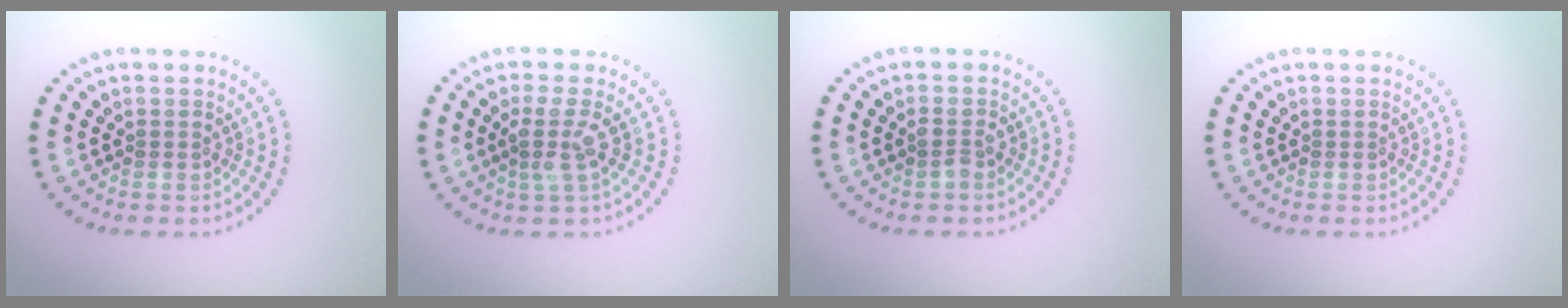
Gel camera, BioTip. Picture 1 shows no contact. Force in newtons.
{"total": 2.4, "press": 1.9, "slide": 1.5}
{"total": 0.9, "press": 0.9, "slide": 0.2}
{"total": 0.0}